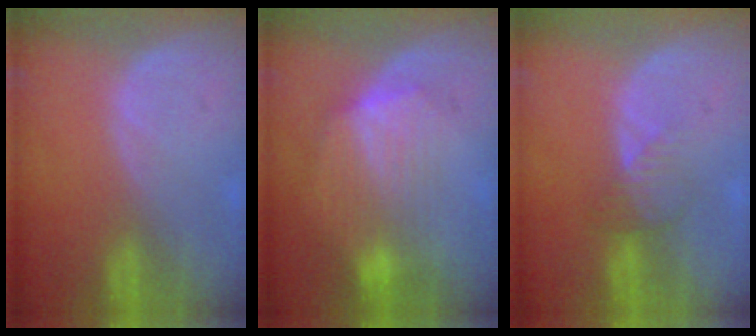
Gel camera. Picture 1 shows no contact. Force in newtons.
{"total": 7.3, "press": 7.0, "slide": 1.8}
{"total": 2.7, "press": 2.7, "slide": 0.3}